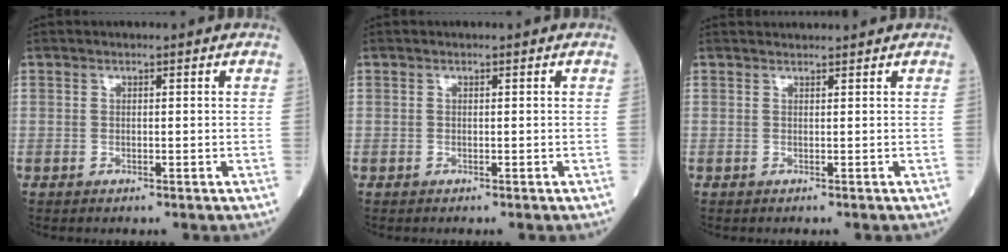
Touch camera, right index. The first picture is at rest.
{"total": 0.0}
{"total": 2.0, "force": [2.0, 0.1, 0.2], "torque": [-0.012, 0.019, 0.022]}